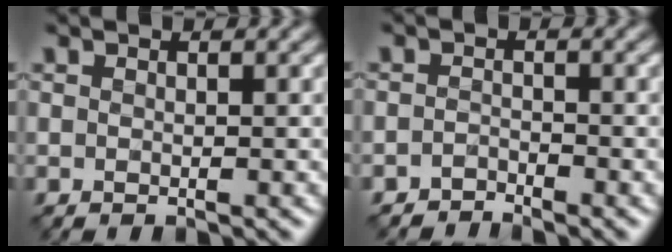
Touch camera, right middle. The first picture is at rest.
{"total": 1.4, "force": [-1.3, 0.0, -0.2], "torque": [0.005, 0.005, -0.028]}